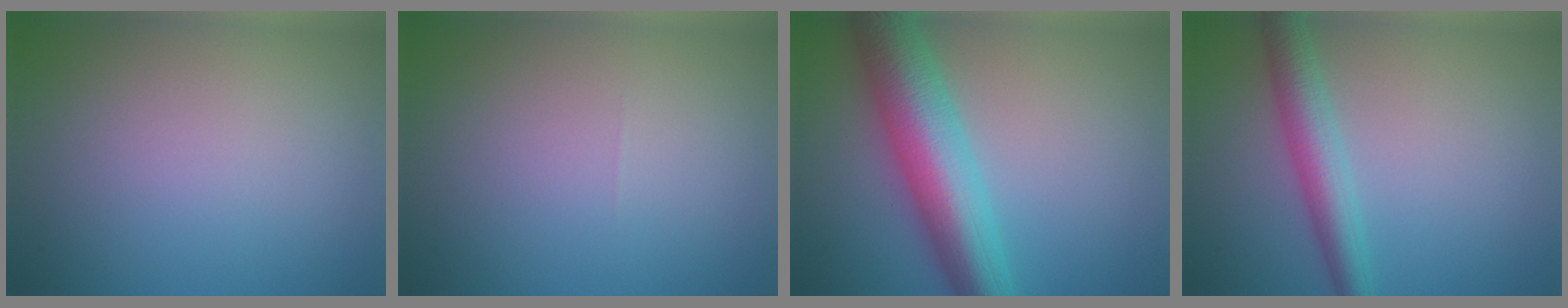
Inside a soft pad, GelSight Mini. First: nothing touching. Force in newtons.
{"total": 0.0}
{"total": 9.6, "press": 9.6, "slide": 0.1}
{"total": 4.3, "press": 4.3, "slide": 0.0}